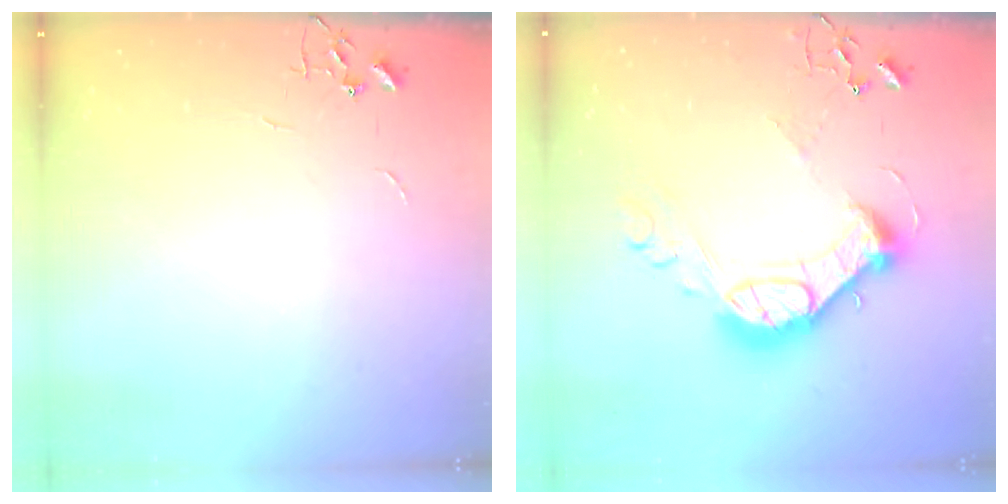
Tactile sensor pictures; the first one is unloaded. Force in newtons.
{"total": 16.8, "press": 16.8, "slide": 0.4}